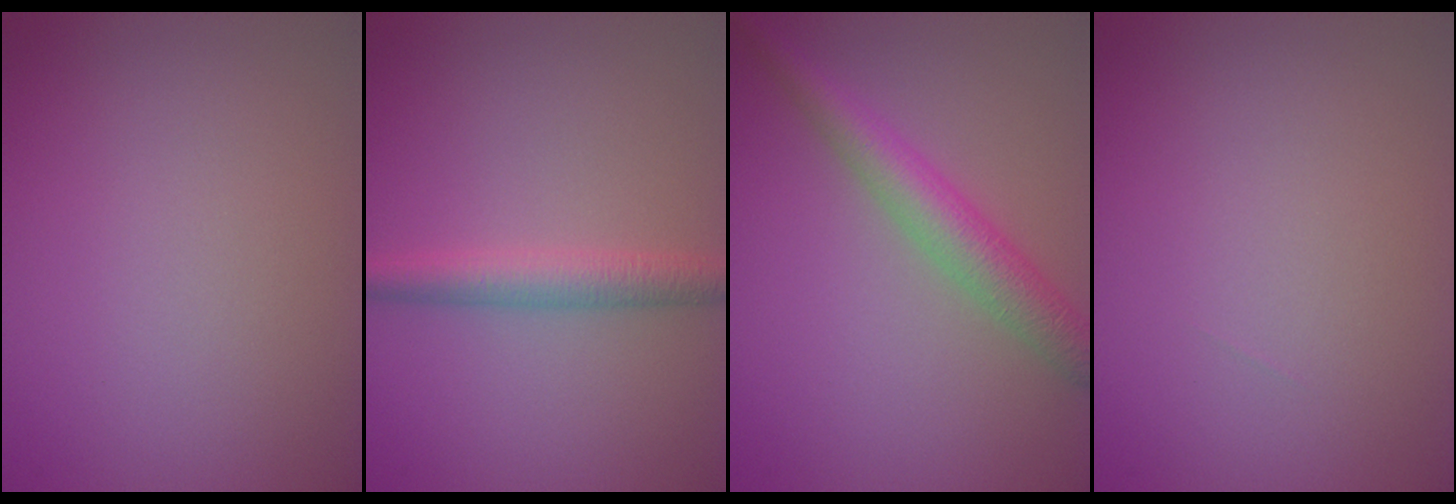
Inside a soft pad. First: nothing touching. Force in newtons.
{"total": 2.9, "press": 2.9, "slide": 0.1}
{"total": 3.9, "press": 3.9, "slide": 0.1}
{"total": 0.0}